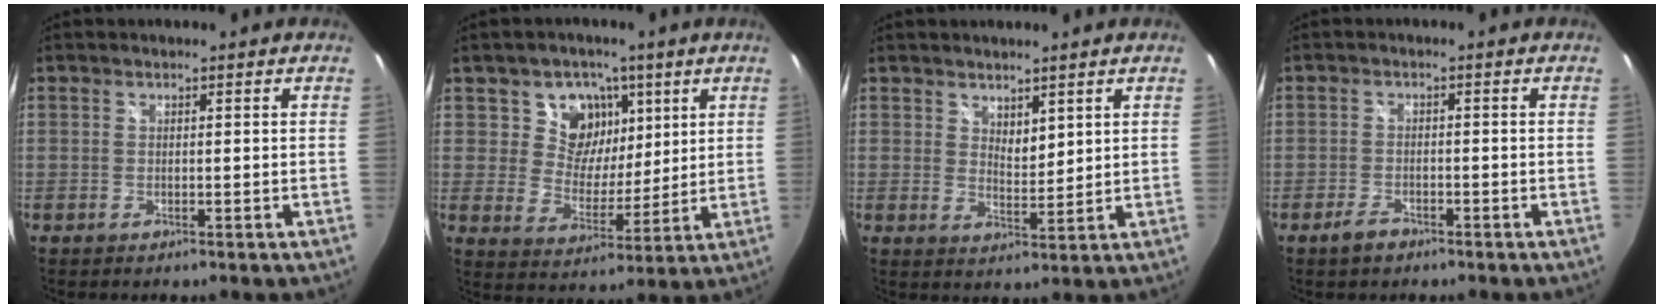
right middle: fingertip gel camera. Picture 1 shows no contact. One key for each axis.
{"total": 9.7, "fx": 4.5, "fy": 8.0, "fz": 3.2, "tx": -0.058, "ty": -0.007, "tz": 0.075}
{"total": 3.4, "fx": 2.6, "fy": 1.4, "fz": 1.6, "tx": -0.019, "ty": -0.003, "tz": 0.046}
{"total": 2.8, "fx": -2.2, "fy": 1.3, "fz": 1.3, "tx": -0.032, "ty": 0.000, "tz": -0.038}